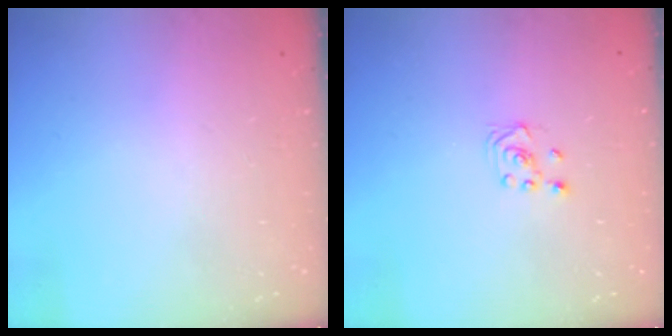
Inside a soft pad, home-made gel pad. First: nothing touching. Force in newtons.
{"total": 2.3, "press": 2.2, "slide": 0.7}